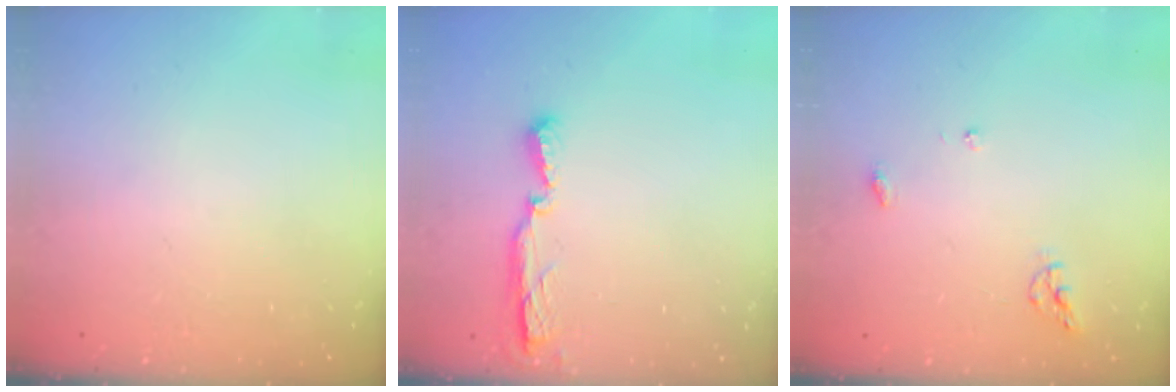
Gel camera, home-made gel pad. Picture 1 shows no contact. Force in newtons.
{"total": 9.5, "press": 7.8, "slide": 5.5}
{"total": 5.9, "press": 5.9, "slide": 0.6}